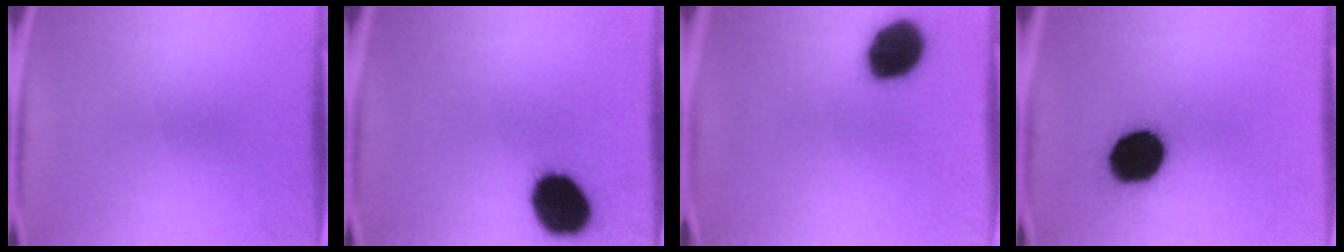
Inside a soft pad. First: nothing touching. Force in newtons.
{"total": 15.8}
{"total": 14.8}
{"total": 16.4}